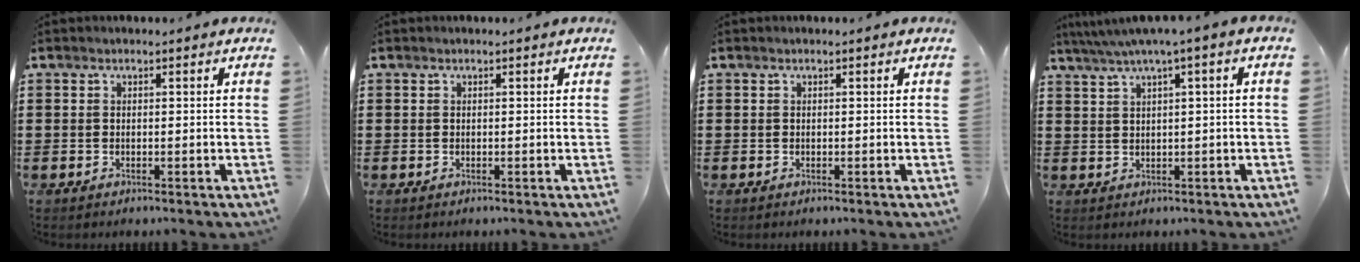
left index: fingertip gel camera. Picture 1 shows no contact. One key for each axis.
{"total": 0.0}
{"total": 0.0}
{"total": 3.0, "fx": 0.5, "fy": -0.1, "fz": 3.0, "tx": -0.056, "ty": -0.006, "tz": 0.007}